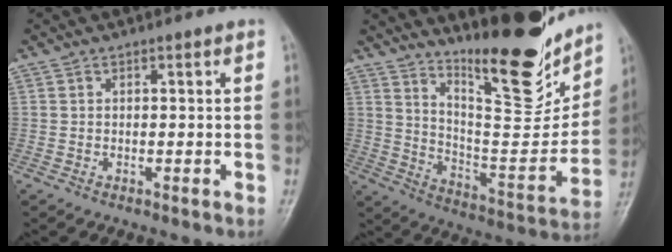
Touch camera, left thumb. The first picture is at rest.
{"total": 20.2, "force": [15.3, 5.4, 12.2], "torque": [-0.139, -0.112, 0.252]}